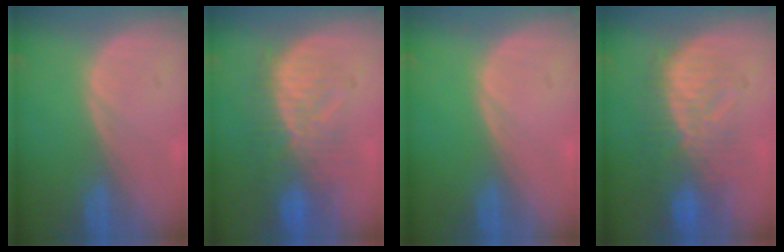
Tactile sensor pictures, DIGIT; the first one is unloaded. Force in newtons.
{"total": 9.6, "press": 9.0, "slide": 3.3}
{"total": 0.0}
{"total": 9.6, "press": 9.0, "slide": 3.3}